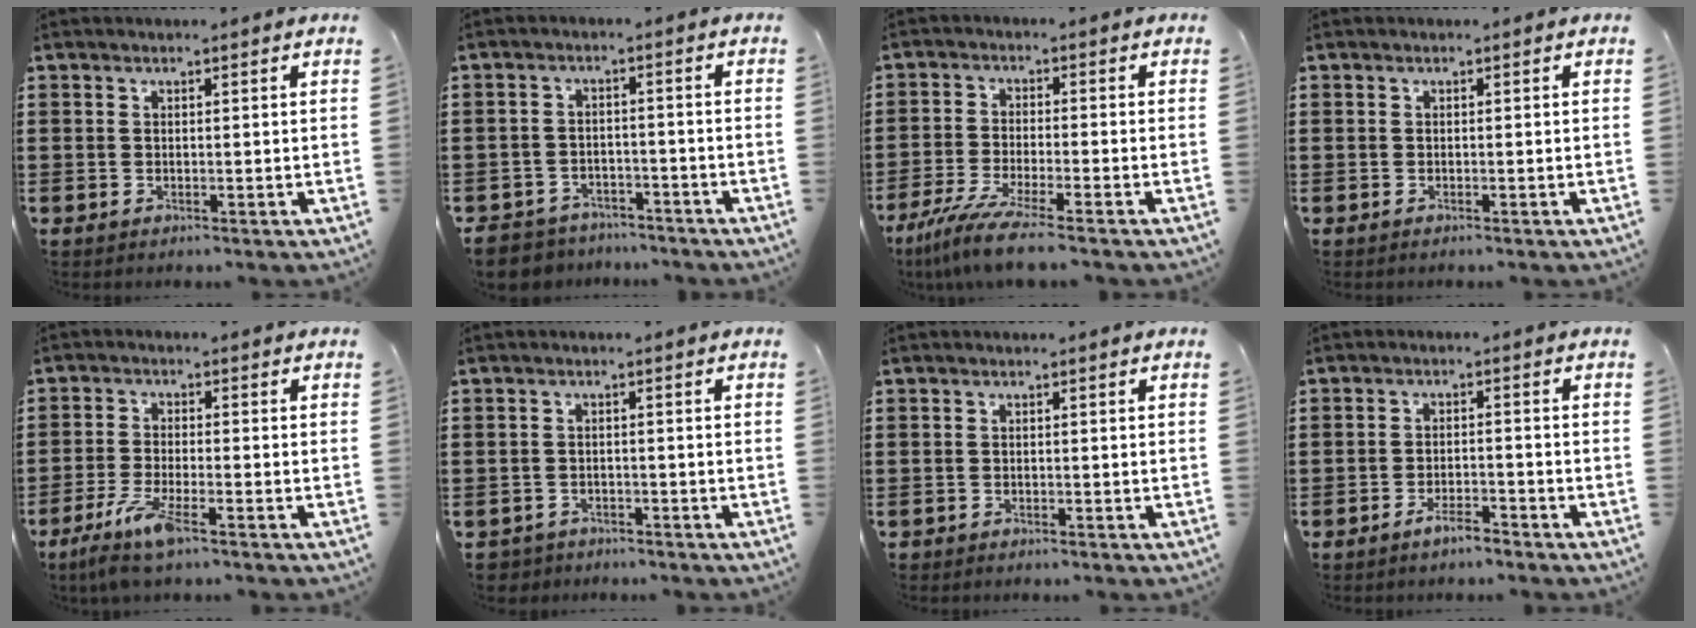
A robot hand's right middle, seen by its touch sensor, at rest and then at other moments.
{"total": 4.2, "force": [-4.1, 1.0, -0.1], "torque": [-0.016, 0.001, -0.091]}
{"total": 6.6, "force": [-5.4, -0.1, 3.9], "torque": [-0.096, -0.024, -0.107]}
{"total": 0.0}
{"total": 6.1, "force": [-4.2, 0.7, 4.4], "torque": [-0.096, -0.018, -0.079]}
{"total": 2.1, "force": [-2.0, 0.6, -0.2], "torque": [-0.004, -0.001, -0.047]}
{"total": 0.7, "force": [-0.7, 0.2, 0.0], "torque": [-0.002, 0.000, -0.015]}
{"total": 2.9, "force": [-2.5, 0.5, 1.4], "torque": [-0.033, 0.004, -0.049]}